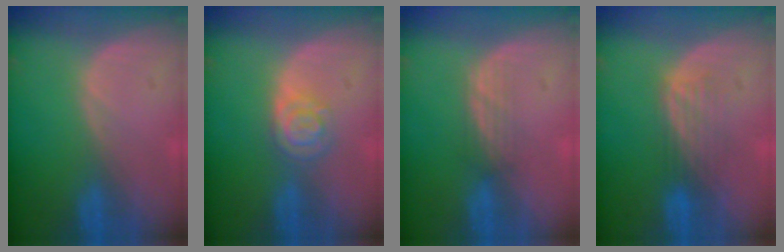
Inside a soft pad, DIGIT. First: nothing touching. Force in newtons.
{"total": 4.5, "press": 4.1, "slide": 1.8}
{"total": 2.1, "press": 2.1, "slide": 0.2}
{"total": 4.4, "press": 3.7, "slide": 2.4}